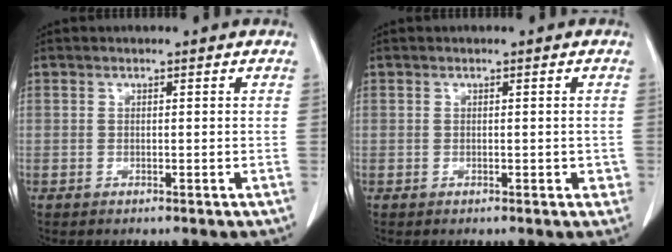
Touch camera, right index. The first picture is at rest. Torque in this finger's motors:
{"motor_torque": [0.09, 0.05, 0.00, 0.01]}